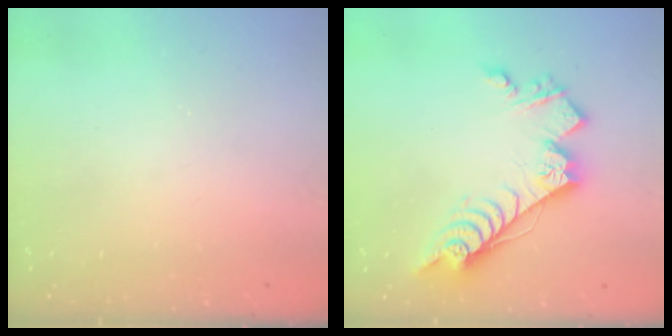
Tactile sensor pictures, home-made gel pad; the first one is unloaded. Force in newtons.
{"total": 16.7, "press": 16.7, "slide": 0.3}